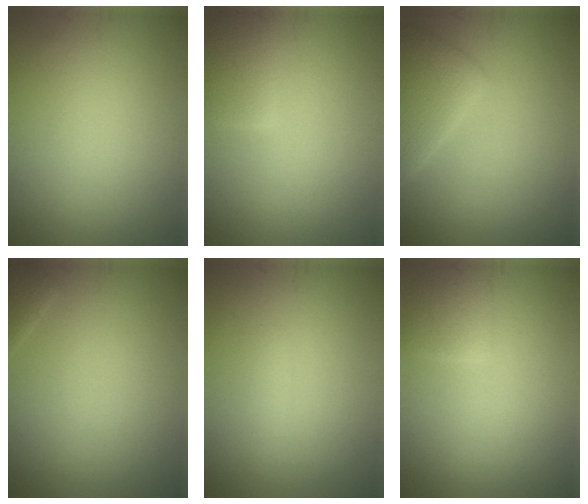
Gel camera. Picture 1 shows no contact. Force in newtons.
{"total": 2.6, "press": 2.5, "slide": 0.2}
{"total": 3.8, "press": 3.8, "slide": 0.3}
{"total": 0.9, "press": 0.9, "slide": 0.1}
{"total": 0.7, "press": 0.7, "slide": 0.1}
{"total": 1.9, "press": 1.9, "slide": 0.1}